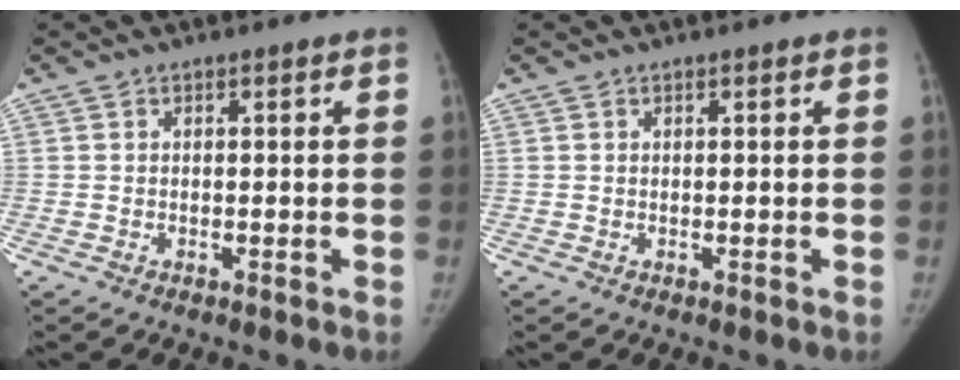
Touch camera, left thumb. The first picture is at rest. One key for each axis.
{"total": 0.0}